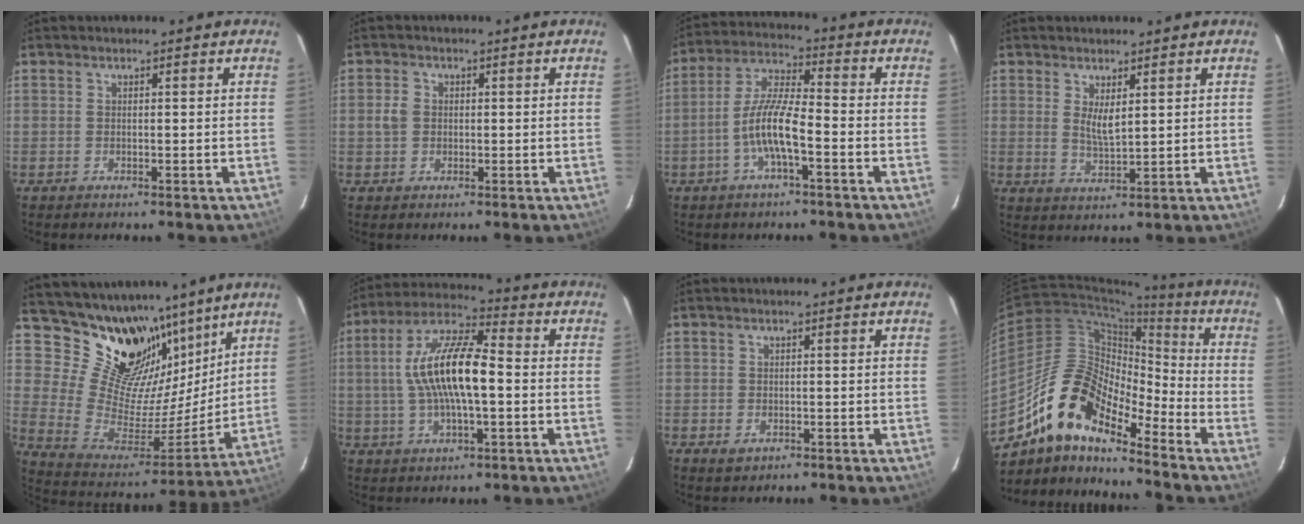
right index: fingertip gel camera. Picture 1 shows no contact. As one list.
[{"total": 2.7, "force": [-0.1, 2.4, 1.2], "torque": [-0.026, 0.007, -0.003]}, {"total": 8.9, "force": [-3.4, 1.7, 8.0], "torque": [-0.172, 0.006, -0.067]}, {"total": 3.8, "force": [1.4, 1.2, 3.4], "torque": [-0.060, -0.008, 0.027]}, {"total": 20.5, "force": [14.9, 11.3, 8.4], "torque": [-0.170, -0.015, 0.280]}, {"total": 14.6, "force": [-0.4, 4.4, 14.0], "torque": [-0.269, 0.015, -0.013]}, {"total": 2.1, "force": [-0.9, 1.6, 0.9], "torque": [-0.017, -0.002, -0.012]}, {"total": 15.7, "force": [-11.8, 5.4, 8.8], "torque": [-0.149, 0.003, -0.238]}]